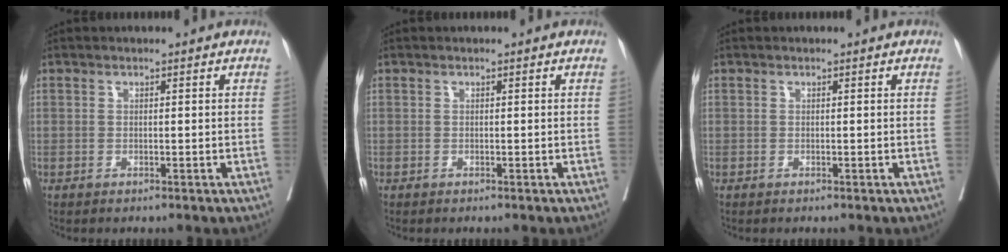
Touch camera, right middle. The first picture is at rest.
{"total": 0.0}
{"total": 0.0}